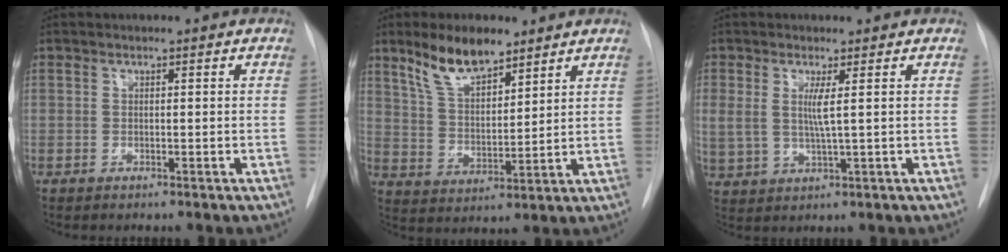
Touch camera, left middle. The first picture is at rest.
{"total": 9.5, "force": [7.0, 3.3, 5.6], "torque": [-0.110, 0.006, 0.137]}
{"total": 4.5, "force": [1.2, 0.9, 4.2], "torque": [-0.102, -0.003, 0.030]}